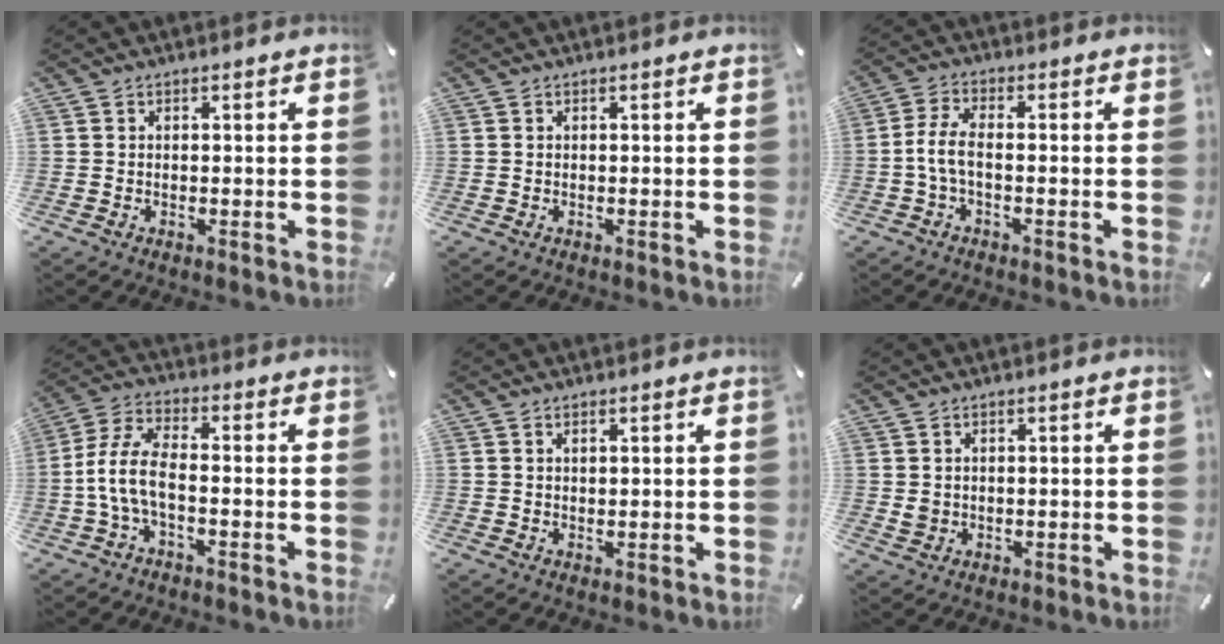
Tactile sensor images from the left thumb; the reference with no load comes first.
{"total": 0.0}
{"total": 5.9, "force": [-1.4, 2.4, 5.3], "torque": [-0.118, -0.003, -0.030]}
{"total": 8.7, "force": [-2.6, 3.9, 7.4], "torque": [-0.167, -0.002, -0.052]}
{"total": 1.0, "force": [0.5, 0.6, 0.7], "torque": [-0.014, 0.002, 0.009]}
{"total": 1.9, "force": [0.3, 1.8, 0.6], "torque": [-0.006, -0.001, 0.003]}